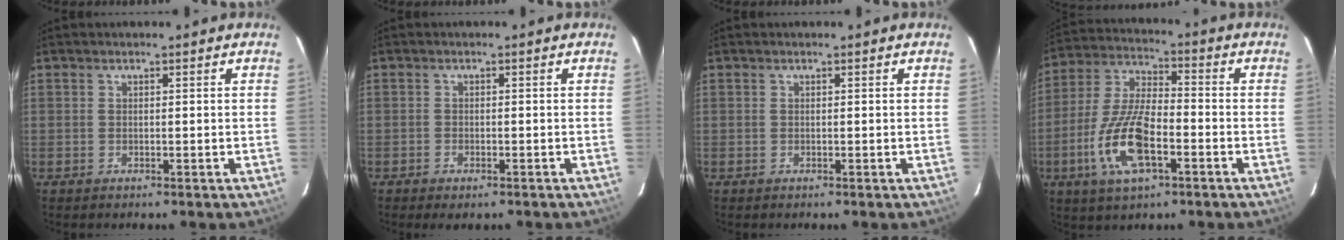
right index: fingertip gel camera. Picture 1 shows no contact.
{"total": 2.2, "force": [-1.6, 1.0, 1.1], "torque": [-0.028, -0.006, -0.028]}
{"total": 0.0}
{"total": 14.6, "force": [-5.3, 5.4, 12.4], "torque": [-0.267, -0.007, -0.102]}